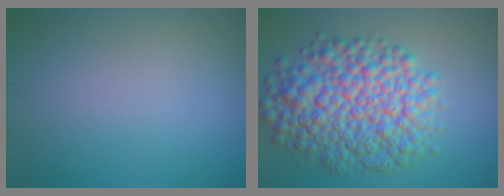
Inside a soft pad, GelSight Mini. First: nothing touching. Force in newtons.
{"total": 9.5, "press": 9.5, "slide": 0.2}